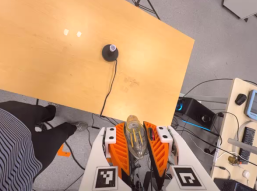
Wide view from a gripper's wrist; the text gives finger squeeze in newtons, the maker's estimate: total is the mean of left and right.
{"total": 22.2, "left": 24.5, "right": 19.9}